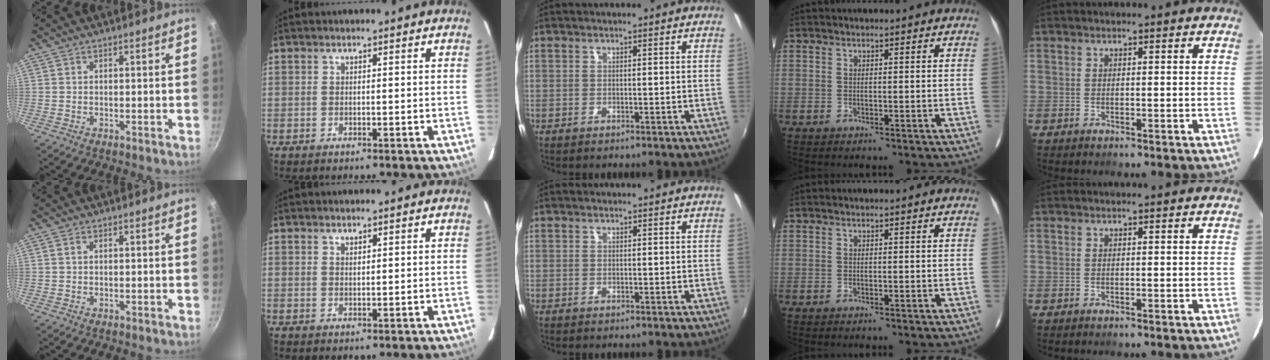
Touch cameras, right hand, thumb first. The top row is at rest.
{"thumb": {"total": 0.6, "force": [0.3, 0.3, 0.4], "torque": [-0.007, 0.002, 0.005]}, "index": {"total": 0.8, "force": [0.7, 0.3, 0.3], "torque": [-0.005, 0.000, 0.013]}}